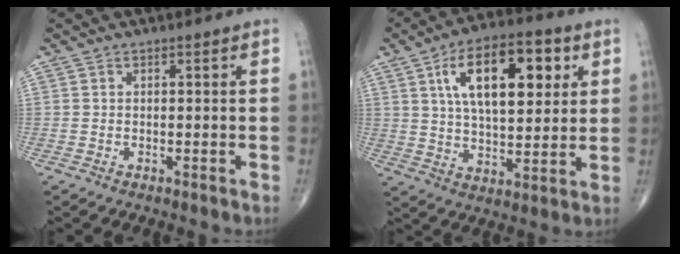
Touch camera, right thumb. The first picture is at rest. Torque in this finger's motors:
{"motor_torque": [-0.69, 1.50, 0.26, -0.01, 0.37]}